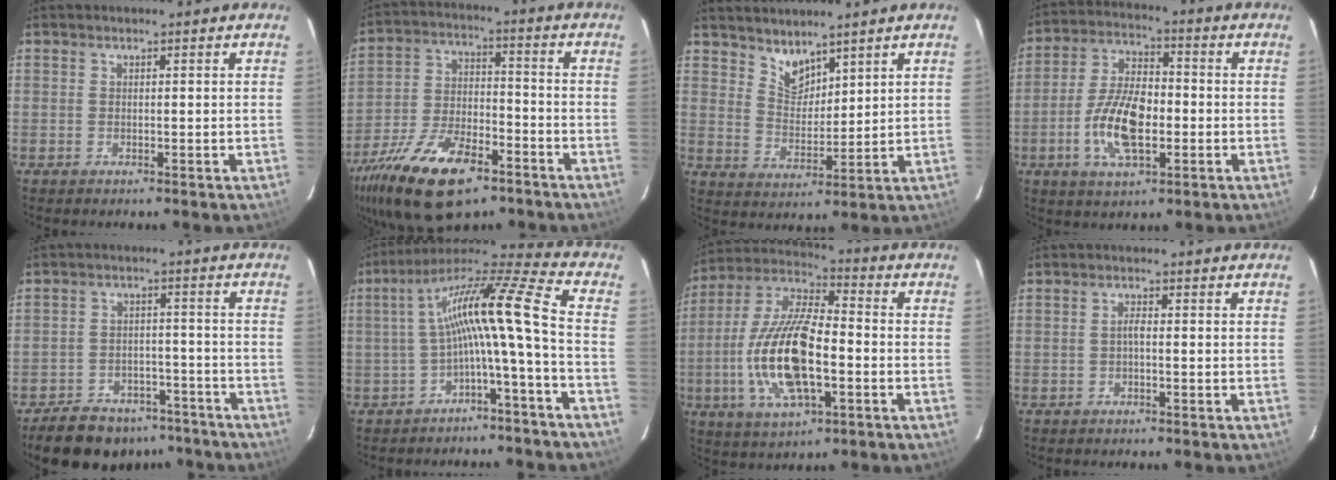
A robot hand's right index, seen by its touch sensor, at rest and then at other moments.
{"total": 19.8, "force": [-12.2, 8.5, 13.0], "torque": [-0.266, -0.032, -0.210]}
{"total": 5.7, "force": [4.8, 2.6, 1.7], "torque": [-0.020, 0.000, 0.094]}
{"total": 12.4, "force": [-3.2, 5.7, 10.6], "torque": [-0.216, 0.004, -0.059]}
{"total": 15.3, "force": [-12.1, 7.8, 5.2], "torque": [-0.123, 0.027, -0.155]}
{"total": 14.0, "force": [-2.9, -0.3, 13.7], "torque": [-0.244, 0.015, -0.056]}
{"total": 18.3, "force": [-4.2, 6.8, 16.5], "torque": [-0.341, -0.005, -0.083]}
{"total": 1.2, "force": [-0.4, 0.2, 1.1], "torque": [-0.022, 0.006, -0.010]}